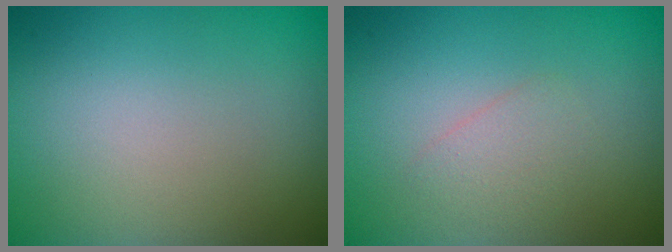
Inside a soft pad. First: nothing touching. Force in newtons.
{"total": 1.5, "press": 1.5, "slide": 0.0}